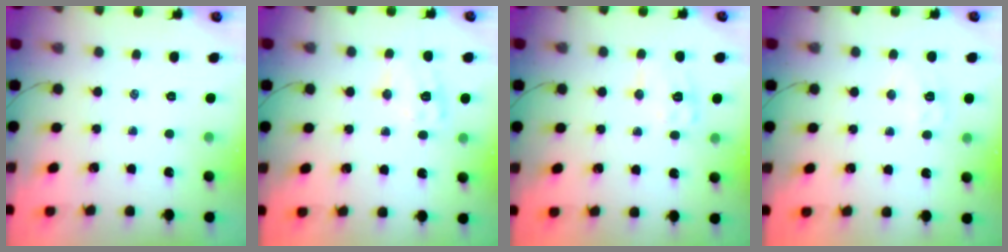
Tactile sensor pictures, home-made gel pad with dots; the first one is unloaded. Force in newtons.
{"total": 10.6, "press": 10.6, "slide": 0.6}
{"total": 7.8, "press": 7.8, "slide": 0.4}
{"total": 6.5, "press": 6.4, "slide": 1.0}